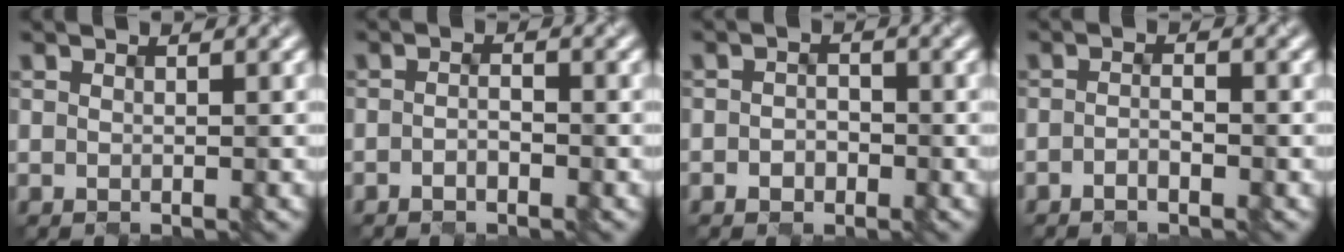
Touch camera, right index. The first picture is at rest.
{"total": 1.5, "force": [-0.9, 0.5, 1.0], "torque": [-0.019, 0.001, -0.021]}
{"total": 1.8, "force": [-0.7, 1.3, 1.0], "torque": [-0.015, 0.001, -0.017]}
{"total": 1.4, "force": [-1.0, 0.3, 0.9], "torque": [-0.018, 0.001, -0.025]}